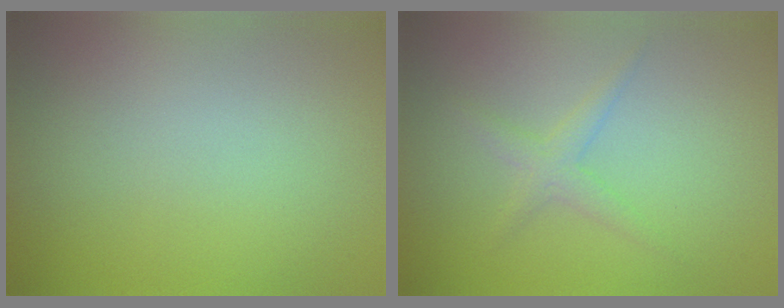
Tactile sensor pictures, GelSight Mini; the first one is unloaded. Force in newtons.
{"total": 1.8, "press": 1.8, "slide": 0.1}